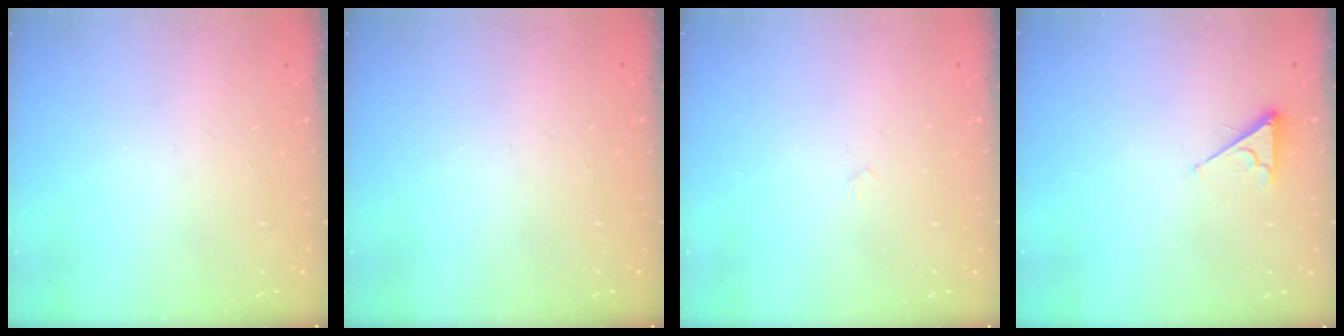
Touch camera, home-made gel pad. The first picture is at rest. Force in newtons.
{"total": 0.0}
{"total": 2.8, "press": 2.8, "slide": 0.5}
{"total": 3.0, "press": 2.9, "slide": 0.4}